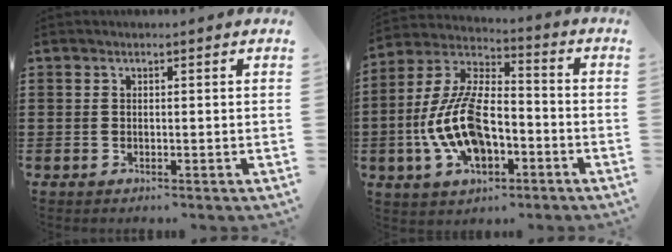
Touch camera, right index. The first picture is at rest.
{"total": 13.5, "force": [-3.9, 6.8, 10.9], "torque": [-0.260, -0.002, -0.078]}